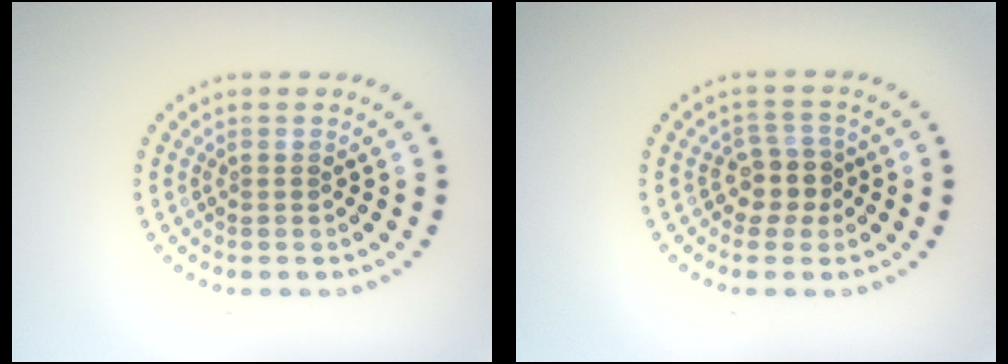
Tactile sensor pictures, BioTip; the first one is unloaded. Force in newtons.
{"total": 2.7, "press": 2.2, "slide": 1.5}